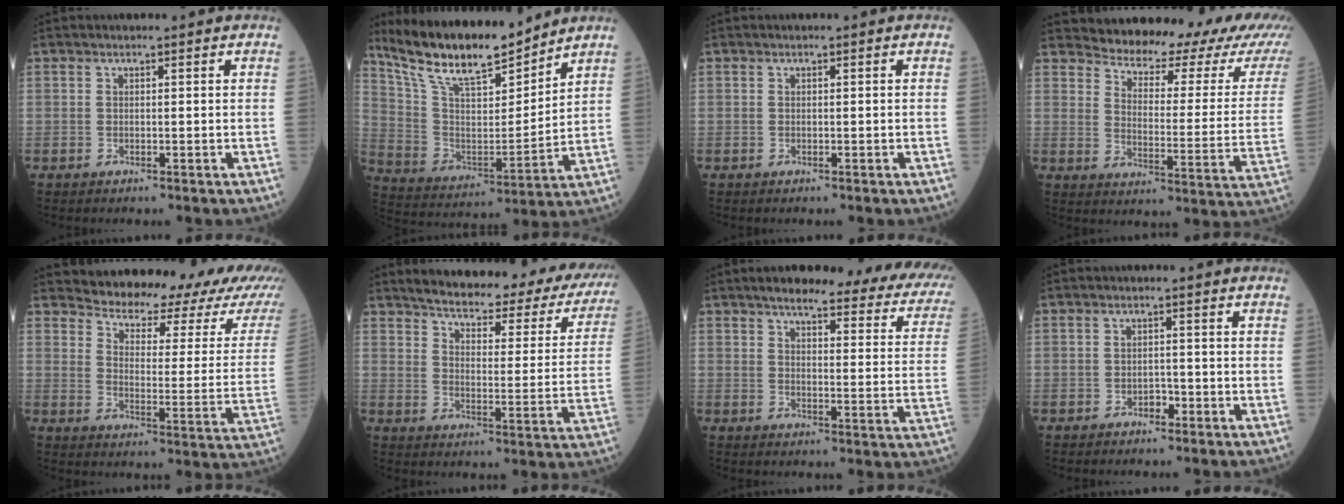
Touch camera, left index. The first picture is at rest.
{"total": 16.7, "force": [14.3, 3.0, 7.9], "torque": [-0.150, 0.001, 0.267]}
{"total": 0.0}
{"total": 19.3, "force": [17.7, 3.6, 6.8], "torque": [-0.085, -0.064, 0.203]}
{"total": 19.4, "force": [17.6, 3.7, 7.2], "torque": [-0.090, -0.058, 0.202]}
{"total": 26.9, "force": [24.0, 6.3, 10.4], "torque": [-0.138, -0.052, 0.282]}
{"total": 24.6, "force": [20.9, 4.4, 12.1], "torque": [-0.140, -0.032, 0.229]}
{"total": 1.5, "force": [-0.9, 0.9, 0.8], "torque": [-0.010, 0.004, -0.015]}